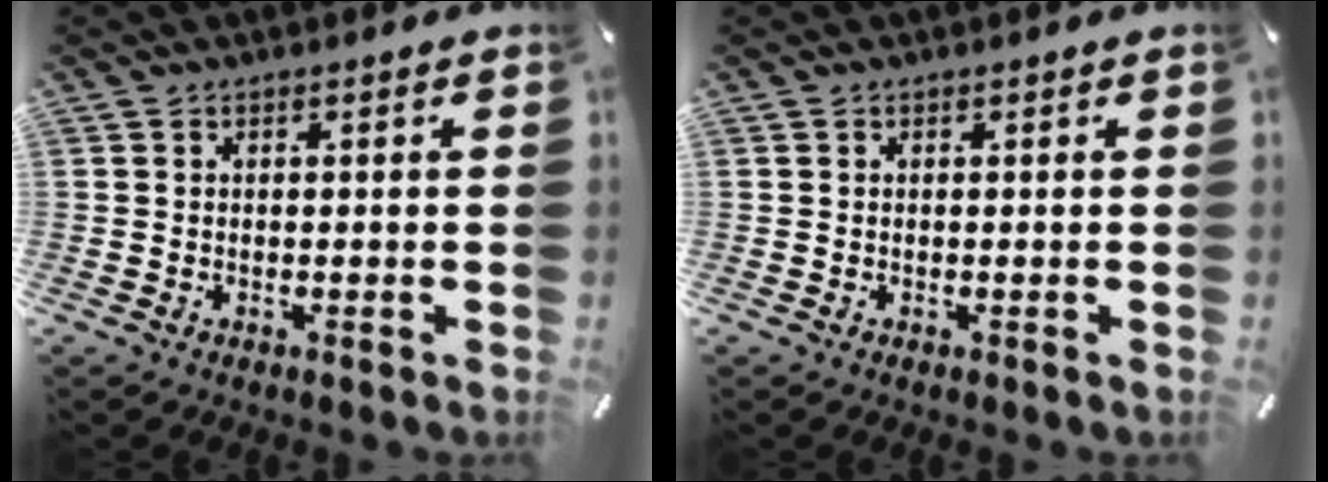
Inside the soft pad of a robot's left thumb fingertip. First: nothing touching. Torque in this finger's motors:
{"motor_torque": [-0.07, 0.03, 0.04, -0.06, 0.00]}